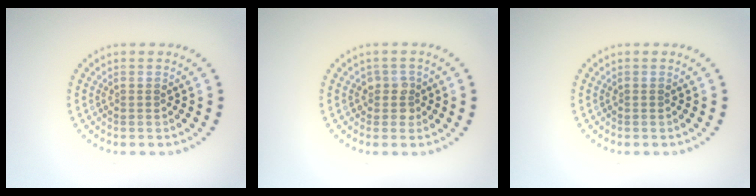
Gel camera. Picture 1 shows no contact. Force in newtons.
{"total": 1.6, "press": 1.4, "slide": 0.8}
{"total": 0.0}